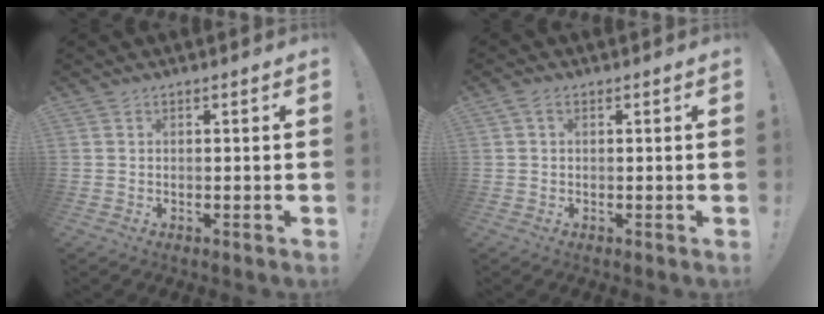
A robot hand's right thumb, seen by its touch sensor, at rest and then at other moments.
{"total": 1.5, "force": [0.4, 1.0, 1.1], "torque": [-0.021, 0.005, 0.006]}